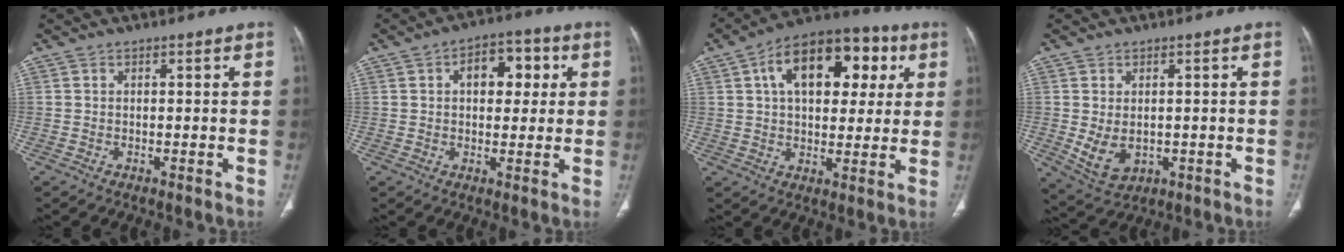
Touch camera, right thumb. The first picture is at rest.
{"total": 8.9, "force": [2.4, 5.6, 6.6], "torque": [-0.058, 0.013, 0.030]}
{"total": 19.0, "force": [6.0, 11.1, 14.2], "torque": [-0.175, 0.014, 0.083]}
{"total": 6.1, "force": [-0.4, 4.3, 4.4], "torque": [-0.069, -0.007, 0.013]}